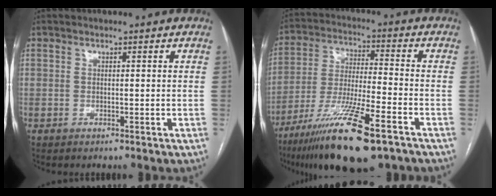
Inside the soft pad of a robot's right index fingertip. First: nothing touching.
{"total": 17.3, "force": [-10.8, 2.0, 13.5], "torque": [-0.247, -0.043, -0.191]}